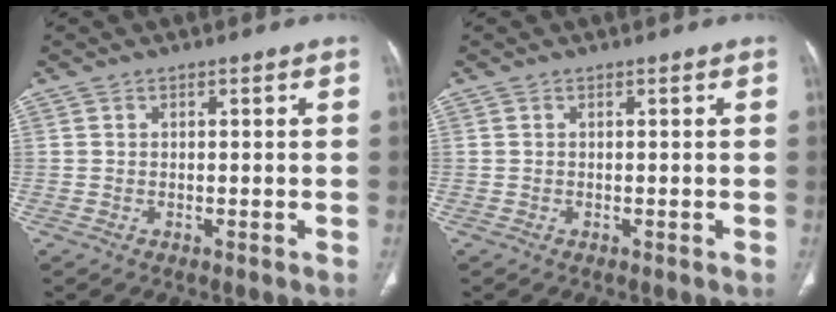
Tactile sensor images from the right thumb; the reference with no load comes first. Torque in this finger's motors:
{"motor_torque": [-0.32, 0.08, 0.28, 0.17, -0.02]}